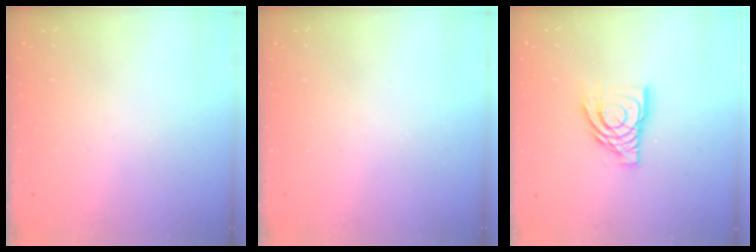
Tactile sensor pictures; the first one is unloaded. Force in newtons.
{"total": 0.0}
{"total": 12.5, "press": 12.4, "slide": 1.5}